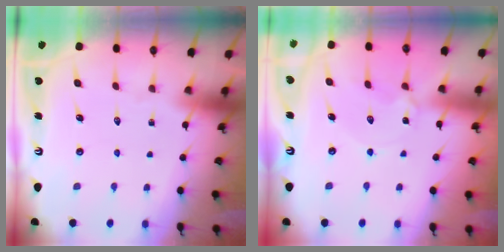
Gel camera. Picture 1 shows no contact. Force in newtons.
{"total": 1.7, "press": 1.7, "slide": 0.2}